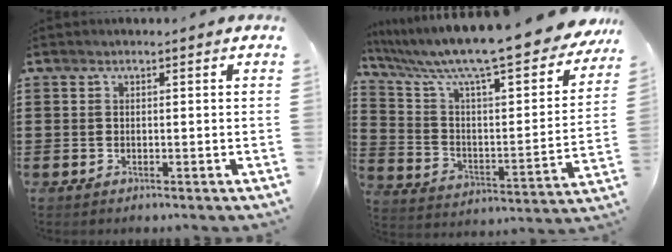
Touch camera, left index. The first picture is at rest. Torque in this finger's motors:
{"motor_torque": [2.14, 0.00, 0.67, 0.06]}